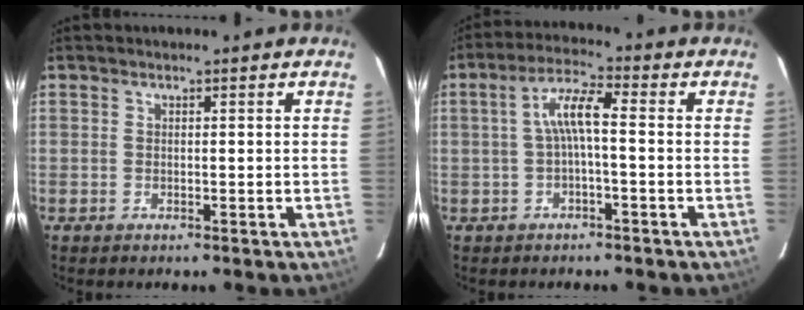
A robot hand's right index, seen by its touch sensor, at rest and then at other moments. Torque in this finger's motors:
{"motor_torque": [0.51, -0.09, 0.33, 0.10]}